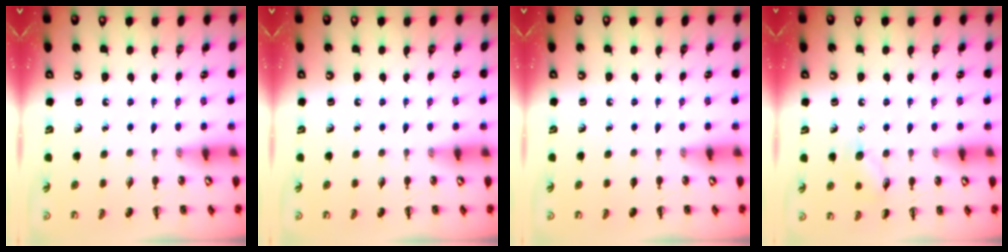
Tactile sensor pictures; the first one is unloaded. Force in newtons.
{"total": 0.0}
{"total": 0.0}
{"total": 7.2, "press": 7.2, "slide": 0.5}